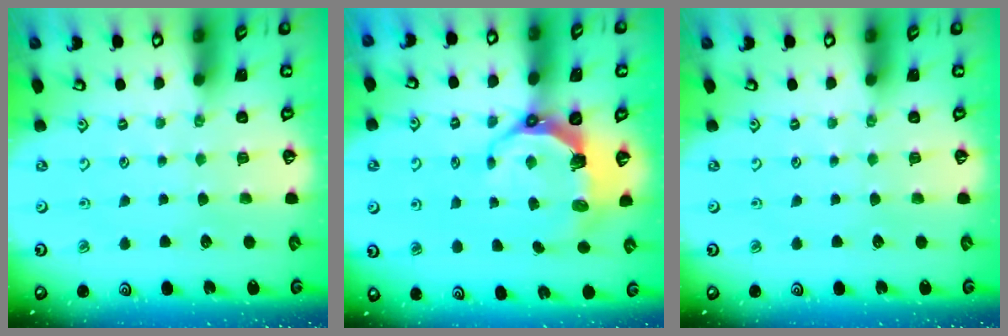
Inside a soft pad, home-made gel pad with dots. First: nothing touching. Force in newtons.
{"total": 8.7, "press": 7.0, "slide": 5.2}
{"total": 0.0}